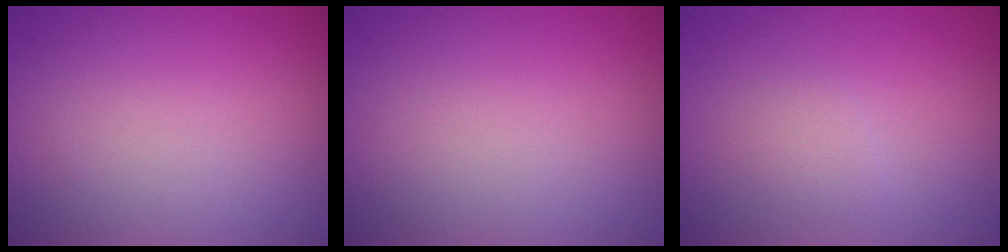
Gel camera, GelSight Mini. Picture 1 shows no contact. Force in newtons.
{"total": 0.0}
{"total": 1.3, "press": 1.3, "slide": 0.2}